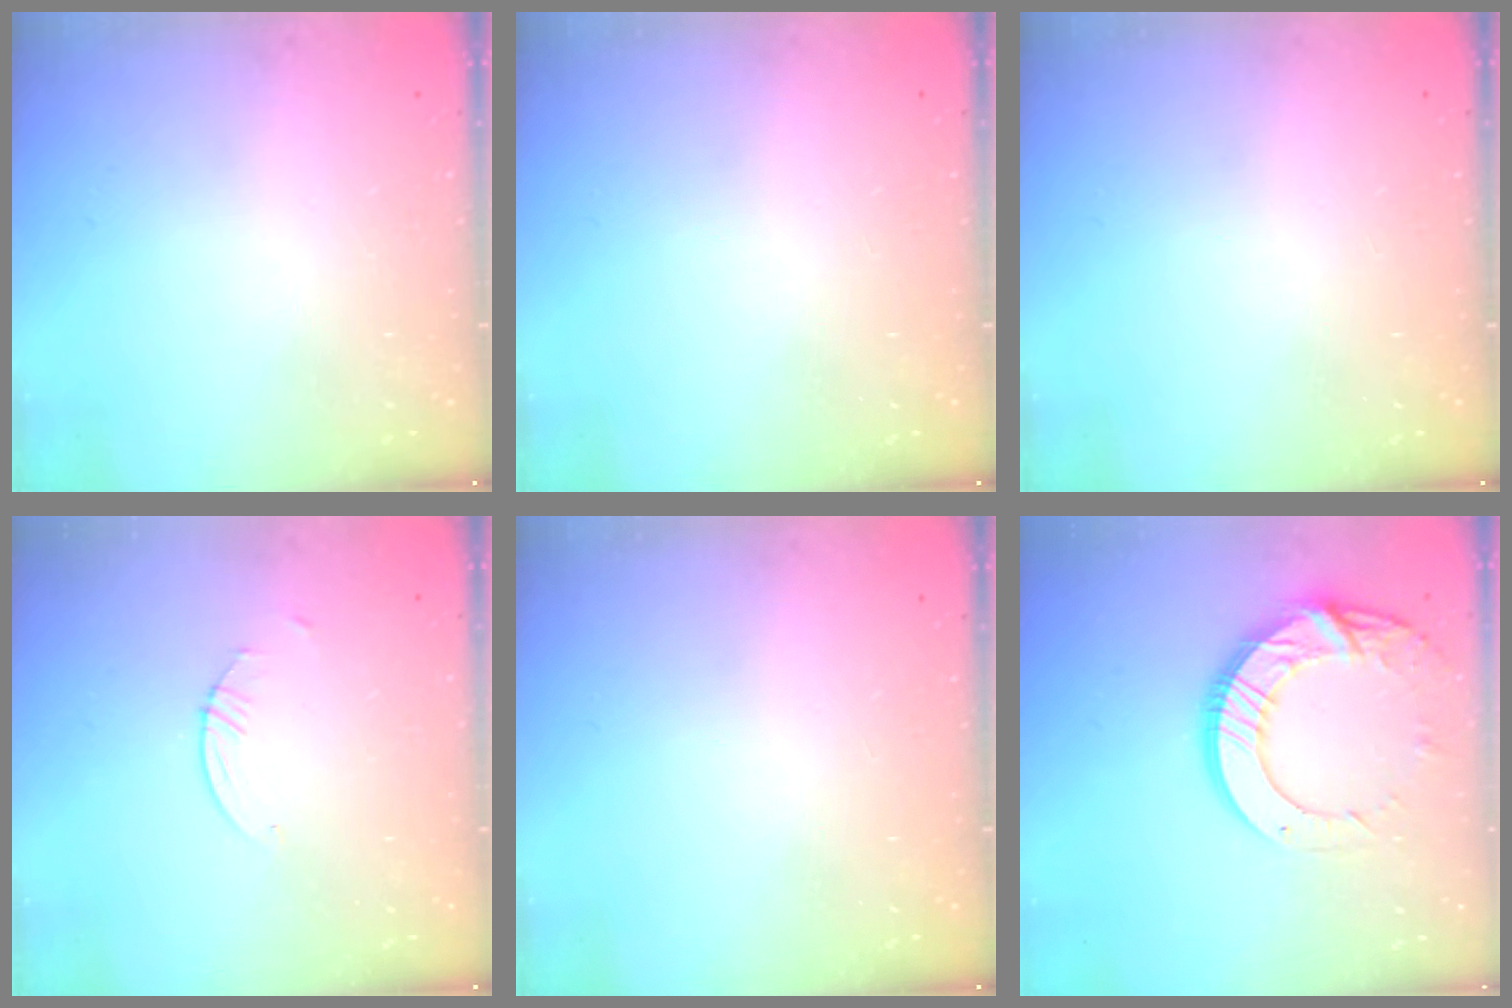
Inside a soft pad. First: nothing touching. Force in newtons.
{"total": 0.0}
{"total": 0.0}
{"total": 0.8, "press": 0.8, "slide": 0.2}
{"total": 0.0}
{"total": 16.7, "press": 16.7, "slide": 1.4}